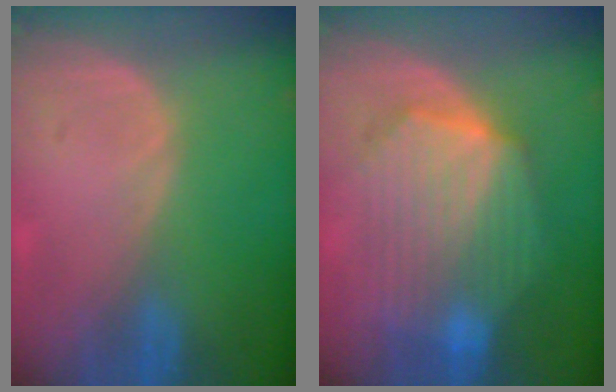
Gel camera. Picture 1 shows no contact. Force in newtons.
{"total": 10.8, "press": 10.8, "slide": 0.7}